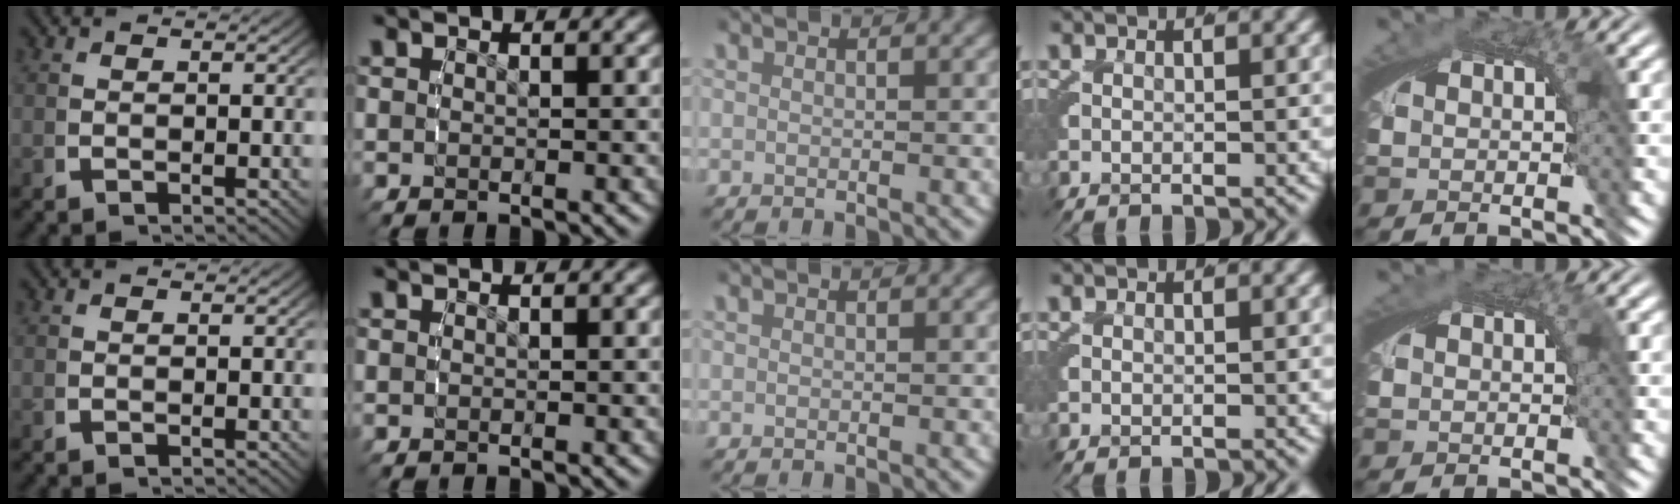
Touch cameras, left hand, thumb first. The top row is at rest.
{"little": {"total": 0.5, "force": [0.2, 0.2, 0.5], "torque": [-0.008, 0.001, 0.003]}}